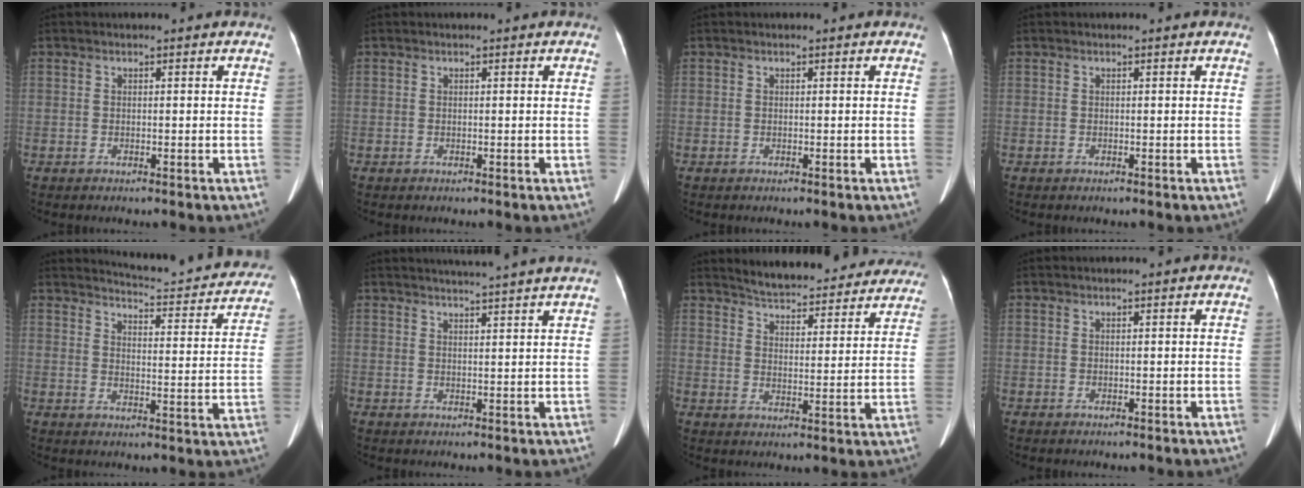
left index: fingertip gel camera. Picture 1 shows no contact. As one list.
[{"total": 0.5, "force": [0.5, 0.0, 0.1], "torque": [-0.001, 0.002, 0.004]}, {"total": 0.0}, {"total": 0.0}, {"total": 19.9, "force": [18.9, 2.3, 5.9], "torque": [-0.070, -0.063, 0.215]}, {"total": 9.6, "force": [8.7, -1.5, 3.7], "torque": [-0.051, 0.007, 0.103]}, {"total": 22.3, "force": [20.7, 5.0, 6.6], "torque": [-0.086, -0.025, 0.255]}, {"total": 0.5, "force": [0.5, 0.0, 0.2], "torque": [0.000, 0.012, 0.011]}]